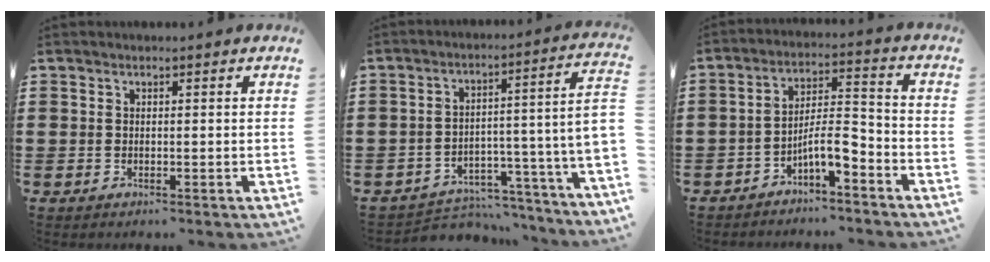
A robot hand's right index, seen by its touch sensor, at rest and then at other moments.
{"total": 3.7, "force": [-2.9, 0.4, 2.1], "torque": [-0.041, -0.021, -0.062]}
{"total": 7.0, "force": [-4.4, 1.8, 5.1], "torque": [-0.102, 0.003, -0.085]}